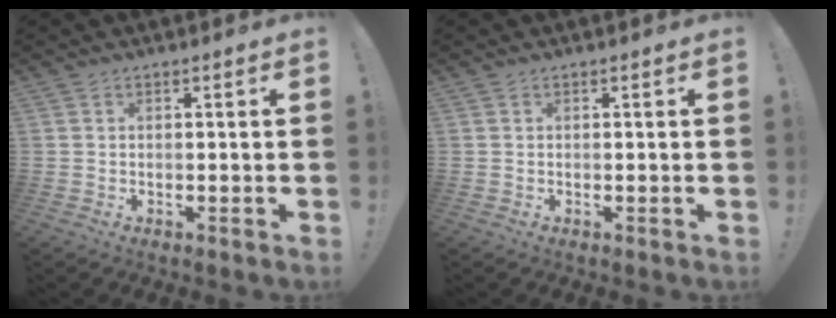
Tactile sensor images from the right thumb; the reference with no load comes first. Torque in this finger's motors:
{"motor_torque": [0.00, 0.00, -0.08, 0.08, 0.00]}